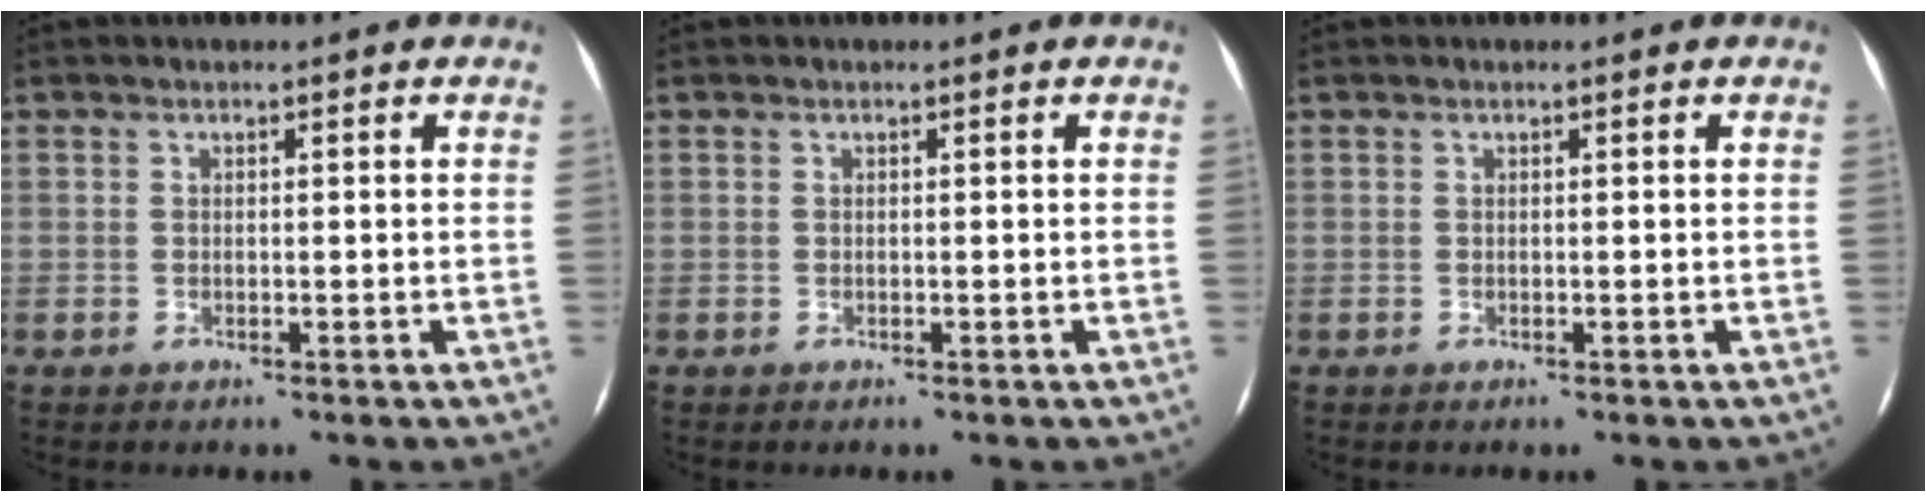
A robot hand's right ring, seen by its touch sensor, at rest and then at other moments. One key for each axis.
{"total": 0.0}
{"total": 0.0}